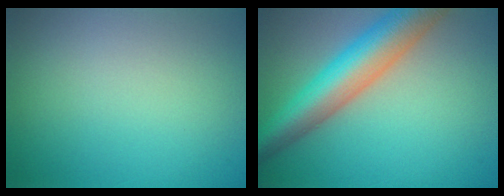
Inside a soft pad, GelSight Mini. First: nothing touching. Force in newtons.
{"total": 8.1, "press": 8.1, "slide": 0.2}